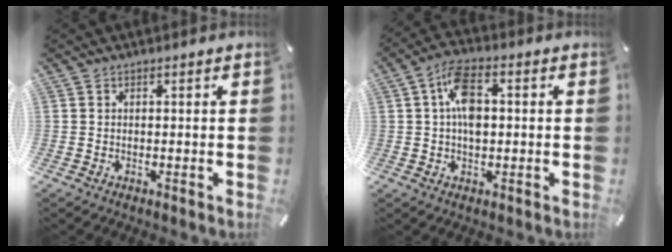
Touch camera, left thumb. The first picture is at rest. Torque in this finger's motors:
{"motor_torque": [0.77, 1.65, 0.75, -0.87, 0.36]}